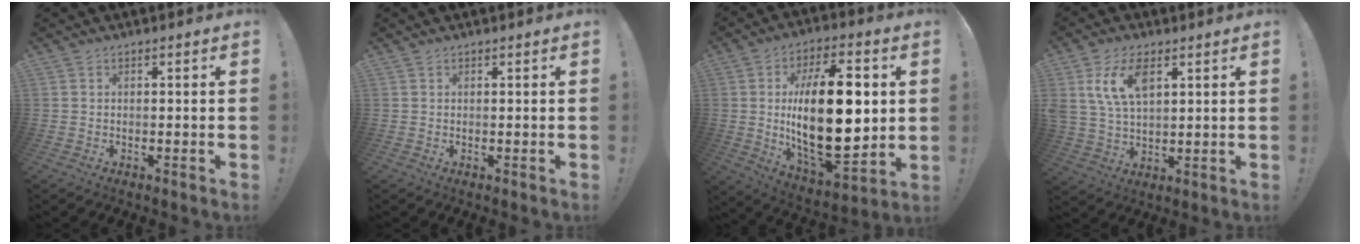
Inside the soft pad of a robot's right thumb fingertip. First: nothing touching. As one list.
[{"total": 0.0}, {"total": 28.5, "force": [2.4, 13.3, 25.0], "torque": [-0.448, -0.019, 0.042]}, {"total": 11.0, "force": [4.7, 6.3, 7.7], "torque": [-0.144, -0.007, 0.085]}]